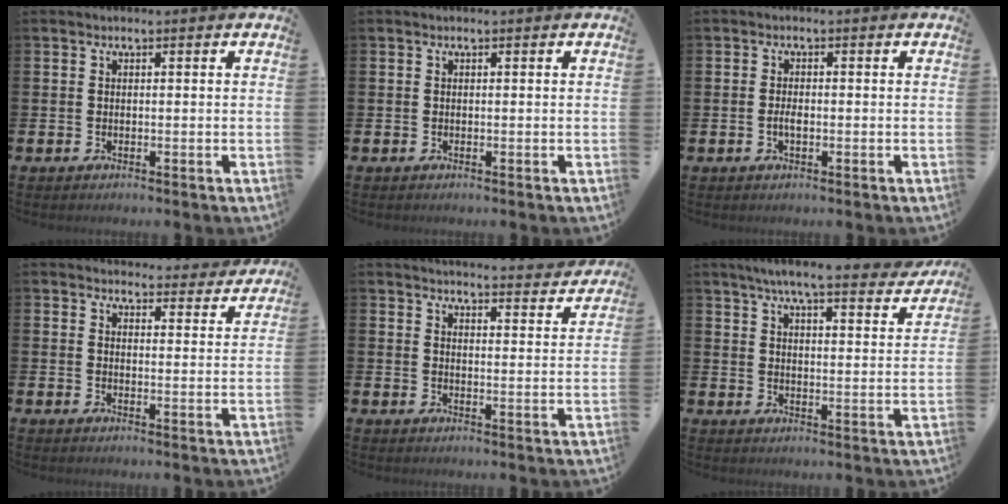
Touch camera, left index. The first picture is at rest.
{"total": 0.0}
{"total": 1.5, "force": [-0.3, 0.7, 1.3], "torque": [-0.022, 0.000, -0.007]}
{"total": 3.9, "force": [3.9, 0.7, 0.0], "torque": [0.005, -0.031, 0.066]}
{"total": 4.5, "force": [4.4, 0.1, 0.5], "torque": [-0.012, -0.036, 0.076]}
{"total": 6.7, "force": [6.0, 0.5, 2.8], "torque": [-0.064, -0.032, 0.102]}